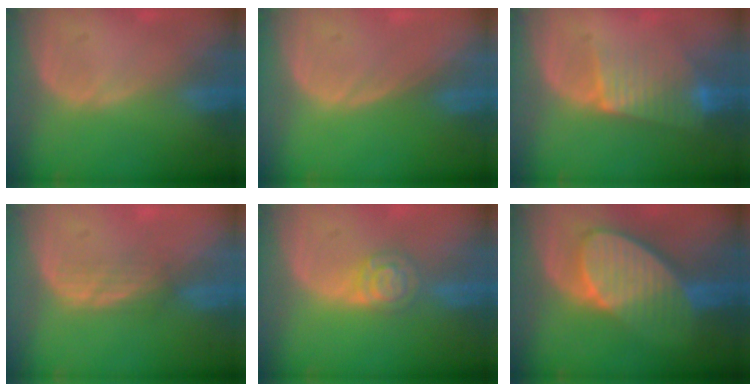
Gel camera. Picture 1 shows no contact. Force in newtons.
{"total": 0.0}
{"total": 7.0, "press": 6.3, "slide": 3.1}
{"total": 2.4, "press": 2.4, "slide": 0.5}
{"total": 4.6, "press": 4.2, "slide": 1.9}
{"total": 9.3, "press": 8.3, "slide": 4.3}